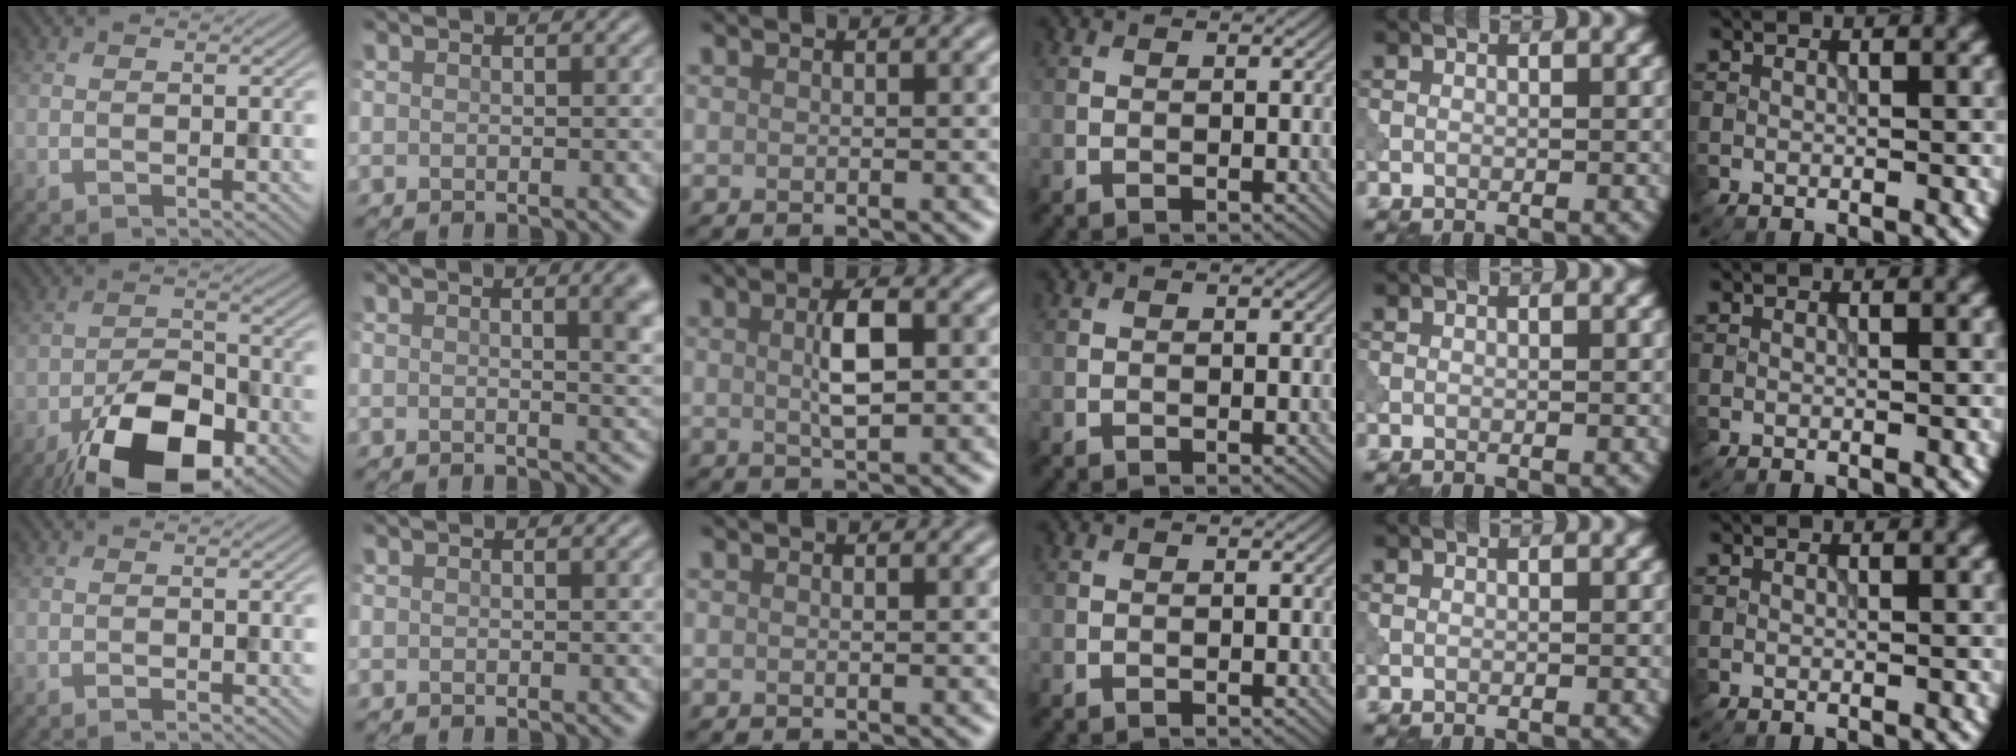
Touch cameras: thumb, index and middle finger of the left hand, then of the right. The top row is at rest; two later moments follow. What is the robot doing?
{"motion": "shake", "object": "bell"}